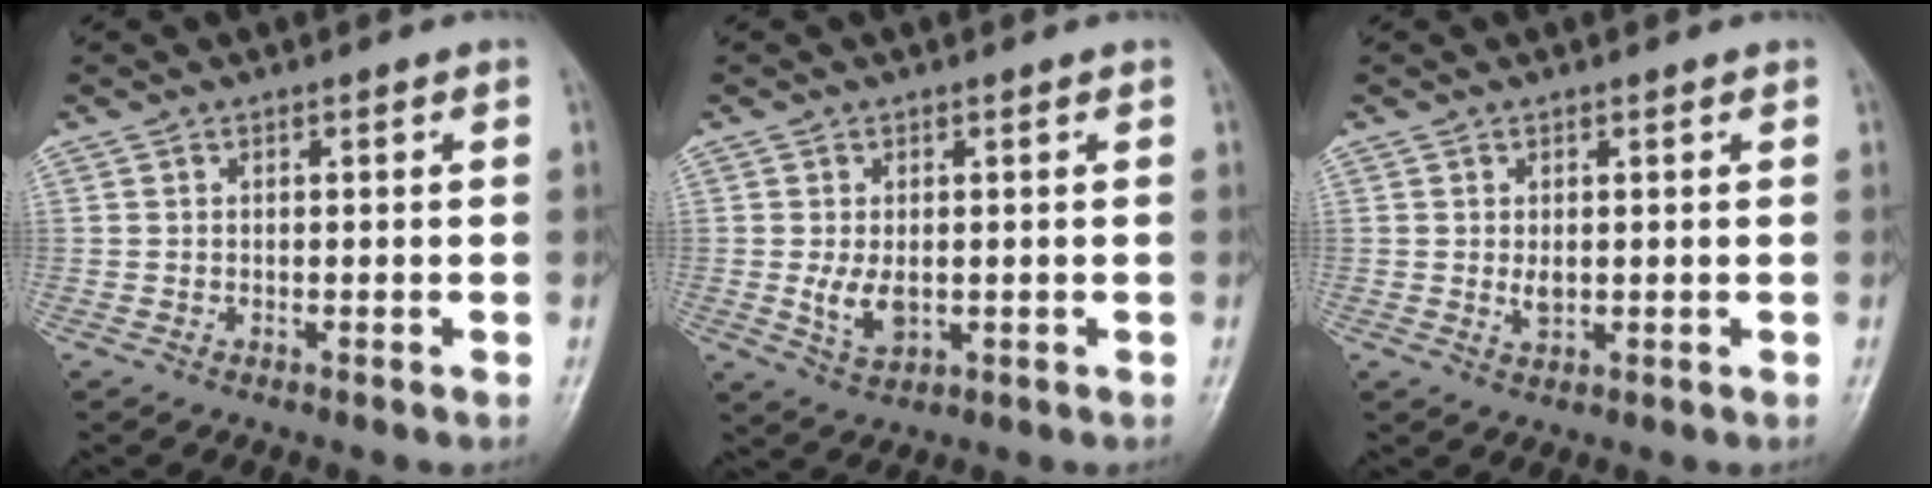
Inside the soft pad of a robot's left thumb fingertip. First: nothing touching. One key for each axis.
{"total": 4.6, "fx": 0.0, "fy": 2.8, "fz": 3.7, "tx": -0.064, "ty": -0.011, "tz": 0.007}
{"total": 2.1, "fx": 0.4, "fy": 1.2, "fz": 1.6, "tx": -0.025, "ty": -0.006, "tz": 0.010}